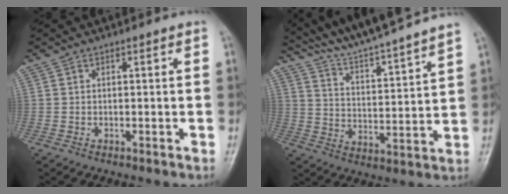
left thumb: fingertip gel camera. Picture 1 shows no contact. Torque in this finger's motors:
{"motor_torque": [1.75, -1.62, 1.40, -1.37, 0.06]}